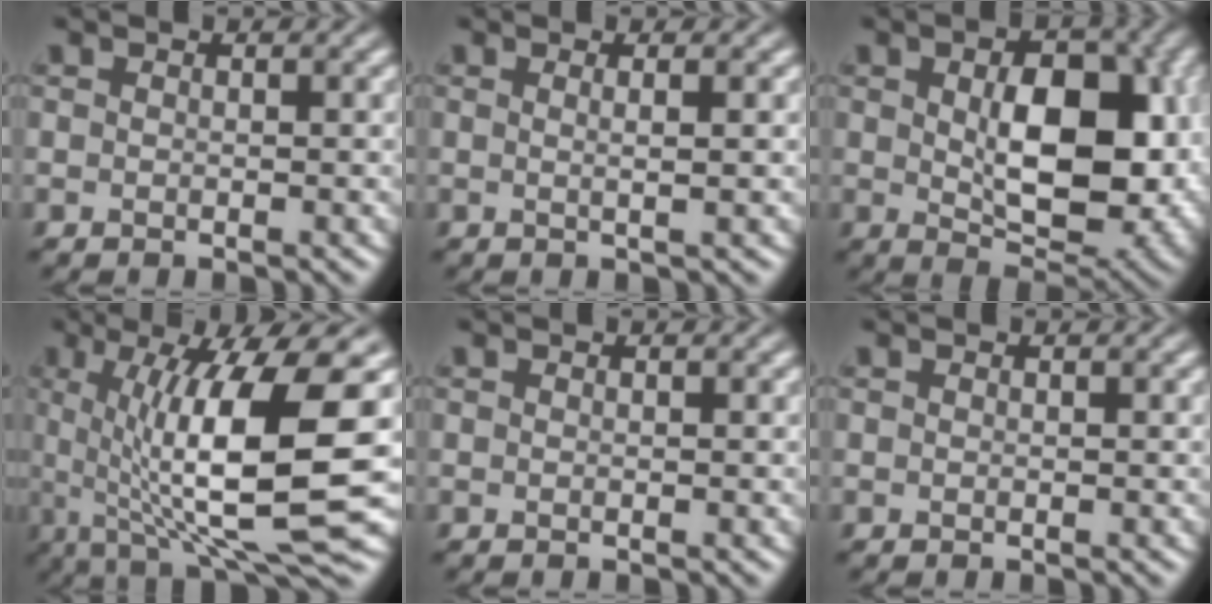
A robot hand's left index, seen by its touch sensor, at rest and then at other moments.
{"total": 1.8, "force": [0.7, 0.6, 1.5], "torque": [-0.007, 0.006, -0.004]}
{"total": 9.5, "force": [0.3, 5.3, 7.9], "torque": [-0.128, -0.008, 0.016]}
{"total": 12.6, "force": [1.2, 2.7, 12.3], "torque": [-0.178, 0.000, 0.026]}
{"total": 0.0}
{"total": 0.0}